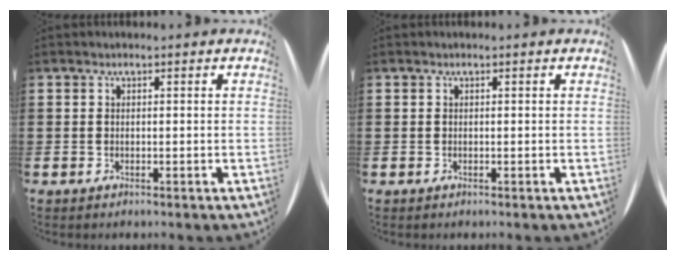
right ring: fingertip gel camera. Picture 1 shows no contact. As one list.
[{"total": 0.0}]